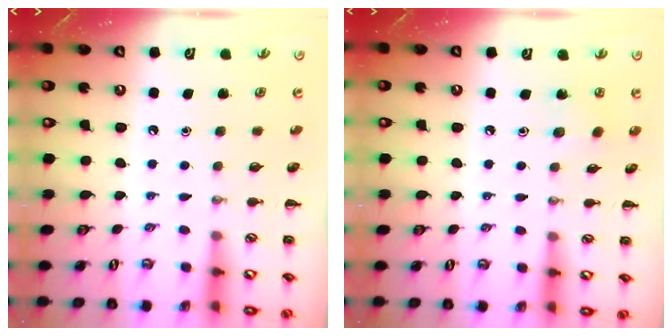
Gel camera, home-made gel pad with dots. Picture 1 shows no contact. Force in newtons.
{"total": 2.8, "press": 2.7, "slide": 0.8}